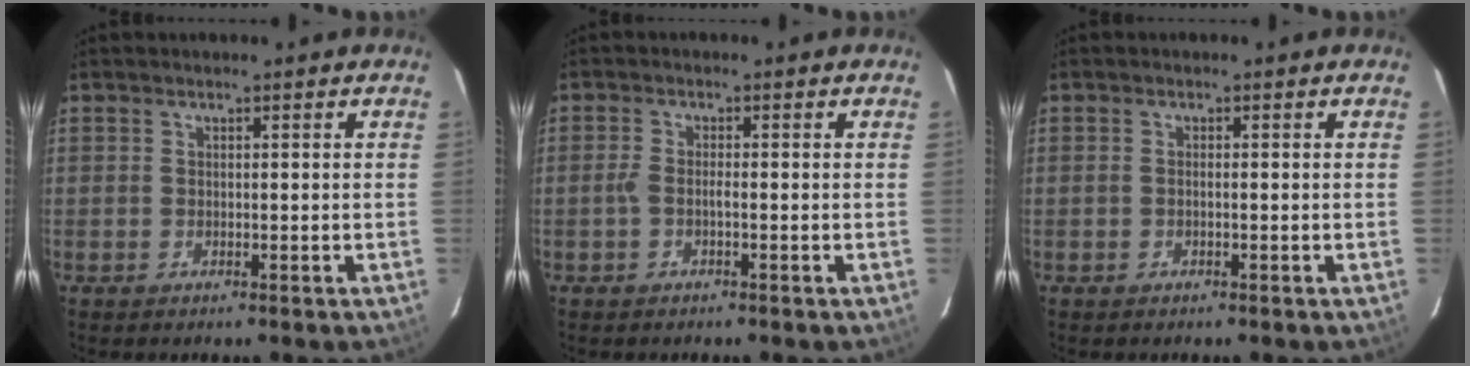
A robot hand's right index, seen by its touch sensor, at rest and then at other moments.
{"total": 2.1, "force": [-0.7, 0.5, 1.9], "torque": [-0.043, 0.003, -0.015]}
{"total": 0.6, "force": [-0.2, 0.1, 0.6], "torque": [-0.011, 0.002, -0.004]}